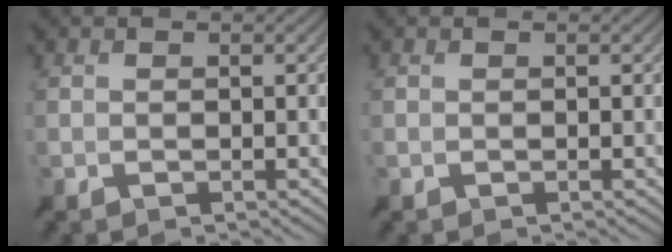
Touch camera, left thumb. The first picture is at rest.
{"total": 0.0}